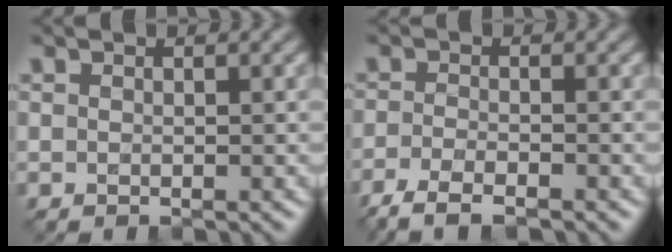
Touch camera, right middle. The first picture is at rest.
{"total": 4.0, "force": [-3.1, 1.0, 2.4], "torque": [-0.050, -0.009, -0.064]}